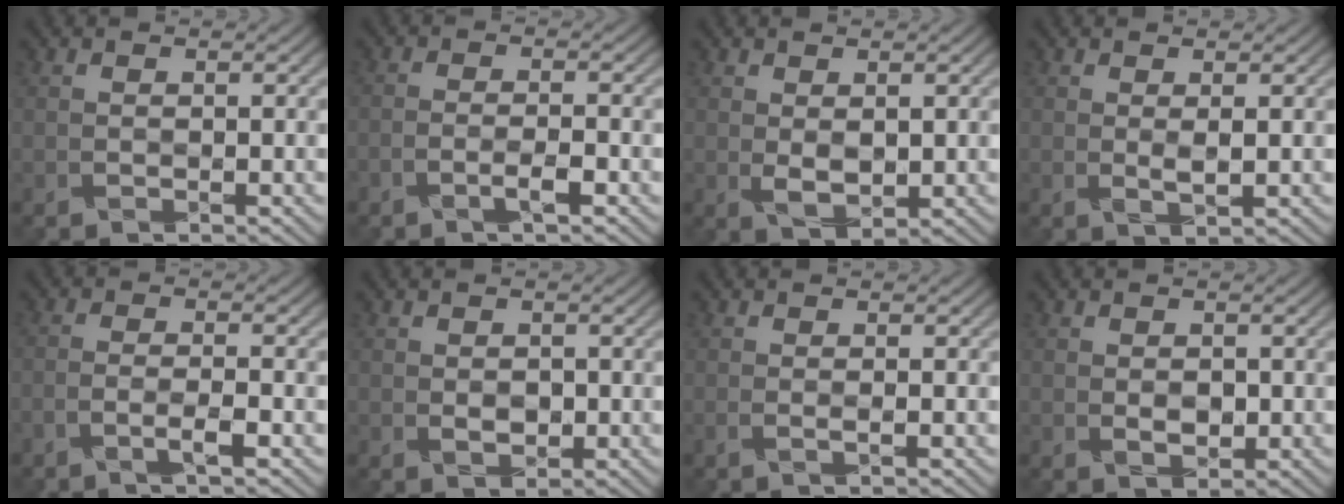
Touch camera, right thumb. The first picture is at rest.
{"total": 2.3, "force": [-1.6, 0.3, 1.6], "torque": [-0.024, 0.008, -0.039]}
{"total": 2.2, "force": [0.7, 1.3, 1.7], "torque": [-0.038, -0.005, 0.022]}
{"total": 1.3, "force": [0.6, 0.2, 1.2], "torque": [-0.026, -0.002, 0.014]}
{"total": 2.7, "force": [-1.8, 0.3, 1.9], "torque": [-0.028, 0.008, -0.048]}
{"total": 1.3, "force": [0.0, 1.1, 0.7], "torque": [-0.012, -0.006, 0.007]}
{"total": 0.8, "force": [-0.1, 0.2, 0.8], "torque": [-0.014, 0.000, -0.006]}
{"total": 1.5, "force": [0.1, 1.2, 1.0], "torque": [-0.019, -0.008, 0.009]}